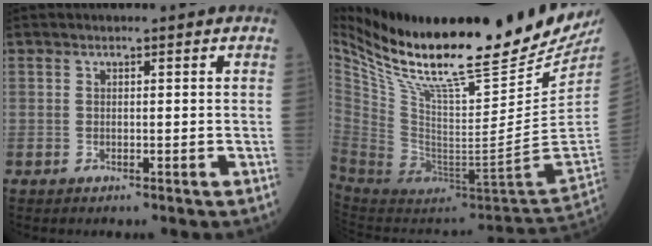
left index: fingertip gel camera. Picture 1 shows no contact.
{"total": 34.9, "force": [26.9, 5.8, 21.6], "torque": [-0.375, -0.065, 0.413]}